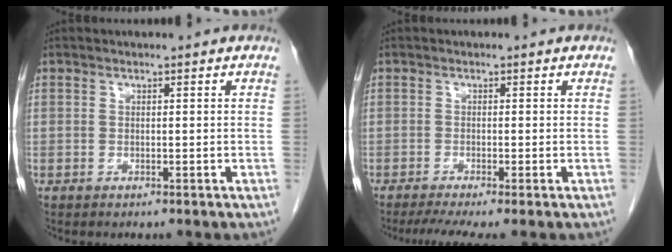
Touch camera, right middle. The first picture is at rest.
{"total": 4.7, "force": [-3.4, 0.0, 3.2], "torque": [-0.051, -0.013, -0.058]}